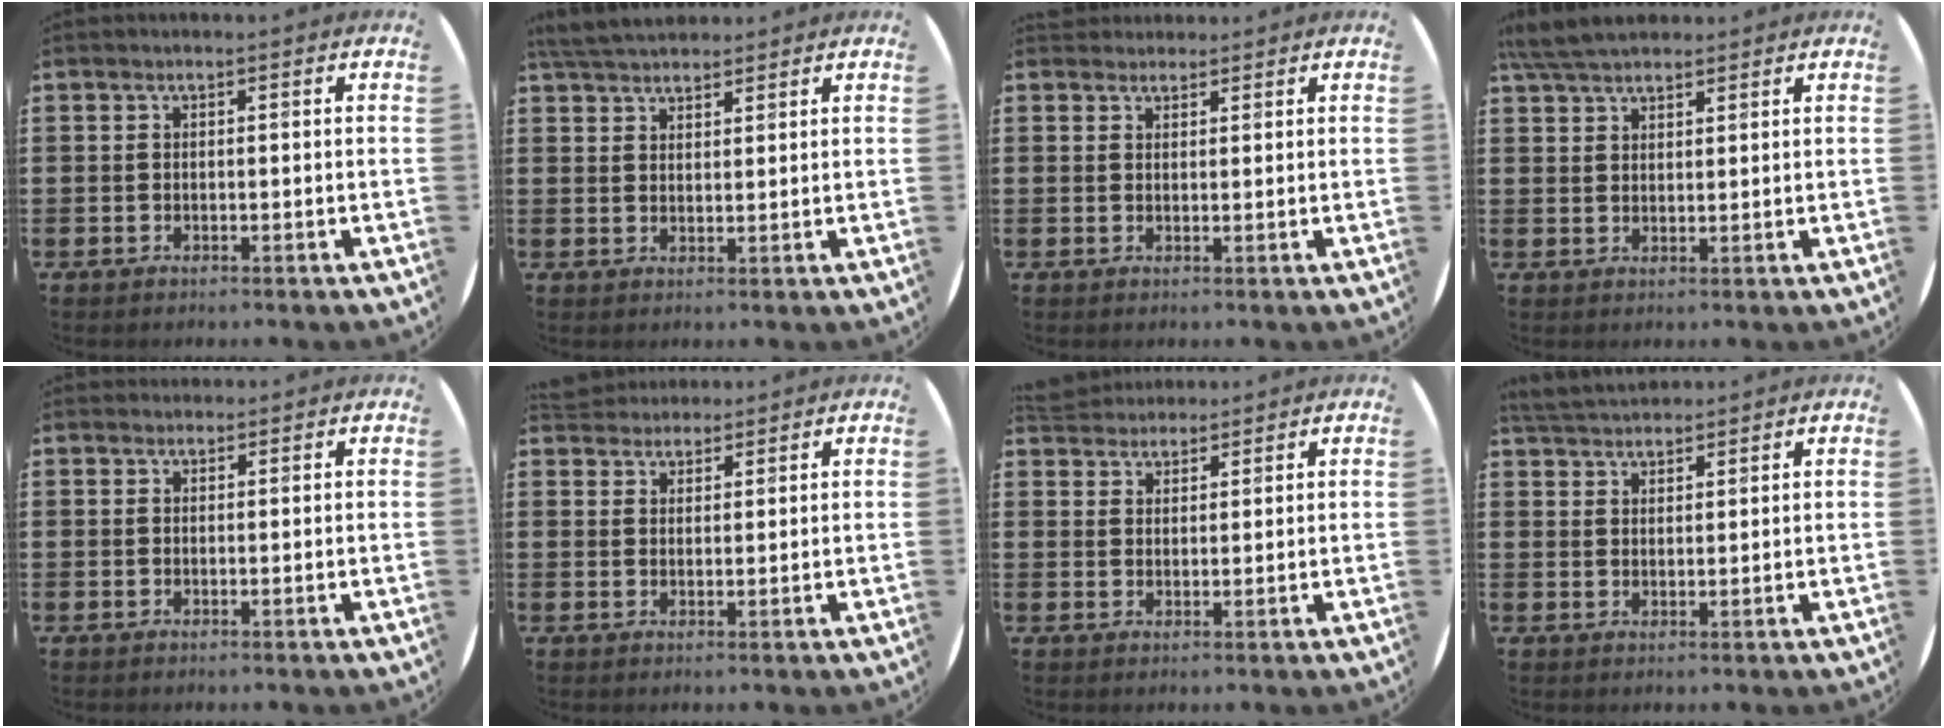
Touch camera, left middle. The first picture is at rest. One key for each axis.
{"total": 4.3, "fx": 4.1, "fy": 1.0, "fz": 1.0, "tx": -0.028, "ty": -0.006, "tz": 0.078}
{"total": 1.6, "fx": 1.4, "fy": 0.5, "fz": -0.2, "tx": 0.010, "ty": 0.000, "tz": 0.027}
{"total": 5.2, "fx": 4.6, "fy": 1.4, "fz": 1.8, "tx": -0.046, "ty": -0.003, "tz": 0.088}
{"total": 0.8, "fx": 0.7, "fy": 0.3, "fz": -0.1, "tx": 0.010, "ty": 0.000, "tz": 0.012}
{"total": 2.9, "fx": 2.7, "fy": 0.9, "fz": -0.2, "tx": -0.002, "ty": 0.000, "tz": 0.052}
{"total": 3.7, "fx": 3.5, "fy": 1.0, "fz": 0.0, "tx": -0.008, "ty": -0.004, "tz": 0.068}
{"total": 3.8, "fx": 3.7, "fy": 0.8, "fz": 0.5, "tx": -0.017, "ty": -0.006, "tz": 0.071}